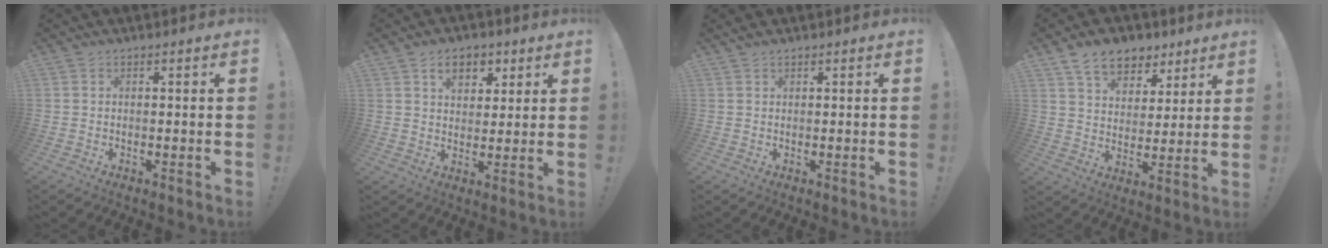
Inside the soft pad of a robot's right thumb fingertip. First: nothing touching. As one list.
[{"total": 7.9, "force": [3.9, 5.5, 4.0], "torque": [-0.053, -0.011, 0.072]}, {"total": 0.5, "force": [0.5, 0.0, 0.3], "torque": [-0.010, 0.002, 0.010]}, {"total": 11.7, "force": [7.8, 7.3, 4.7], "torque": [-0.070, -0.047, 0.150]}]